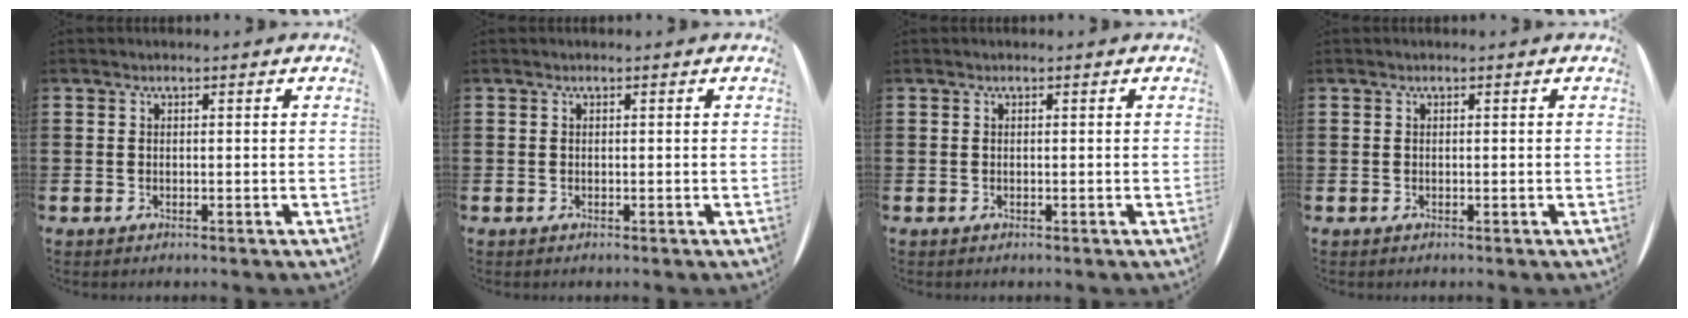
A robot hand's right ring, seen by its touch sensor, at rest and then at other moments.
{"total": 0.0}
{"total": 0.0}
{"total": 0.0}